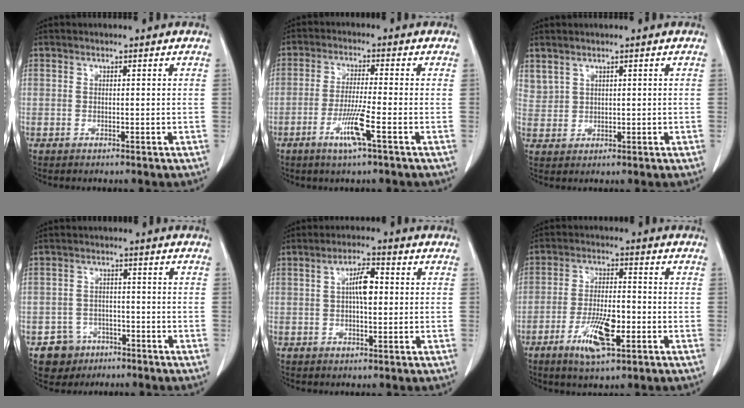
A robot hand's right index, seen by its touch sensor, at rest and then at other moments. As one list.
[{"total": 6.3, "force": [-2.8, -0.4, 5.6], "torque": [-0.108, -0.014, -0.055]}, {"total": 3.0, "force": [2.3, 1.9, 0.7], "torque": [-0.015, 0.008, 0.060]}, {"total": 5.0, "force": [-2.8, 4.1, 0.3], "torque": [-0.001, 0.014, -0.040]}, {"total": 4.9, "force": [0.6, 1.4, 4.6], "torque": [-0.083, 0.010, 0.008]}, {"total": 8.7, "force": [-3.6, 2.5, 7.5], "torque": [-0.145, -0.005, -0.059]}]